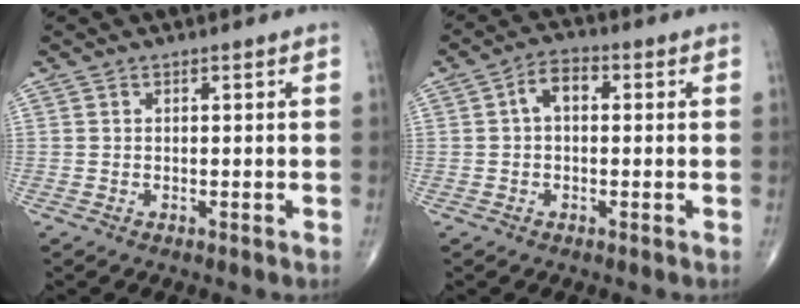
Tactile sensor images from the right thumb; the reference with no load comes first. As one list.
[{"total": 4.2, "force": [0.4, 2.6, 3.3], "torque": [-0.050, 0.017, 0.000]}]